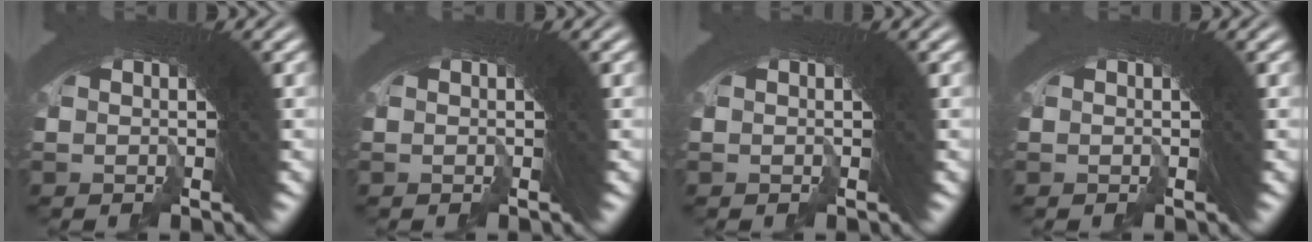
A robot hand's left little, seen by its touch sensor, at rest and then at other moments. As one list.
[{"total": 0.0}, {"total": 0.0}, {"total": 0.0}]